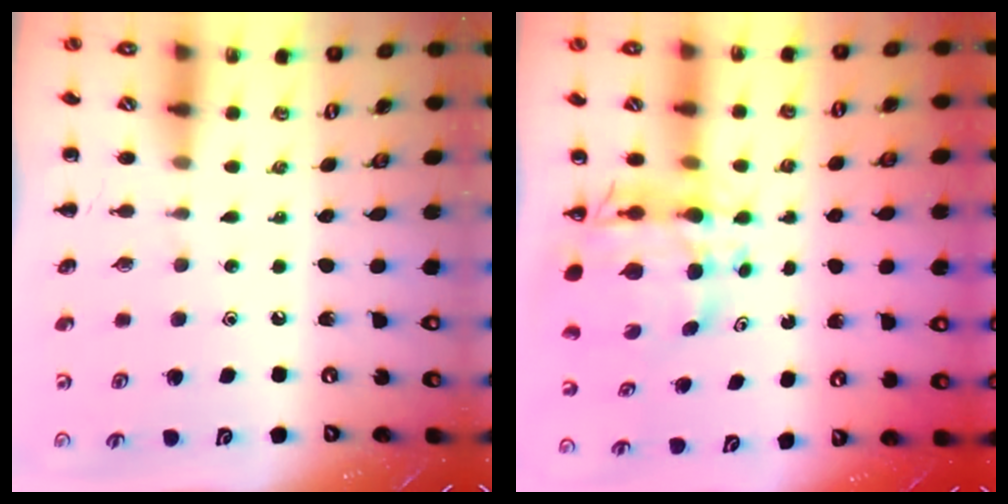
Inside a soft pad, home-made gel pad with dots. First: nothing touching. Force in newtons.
{"total": 8.6, "press": 8.0, "slide": 3.2}